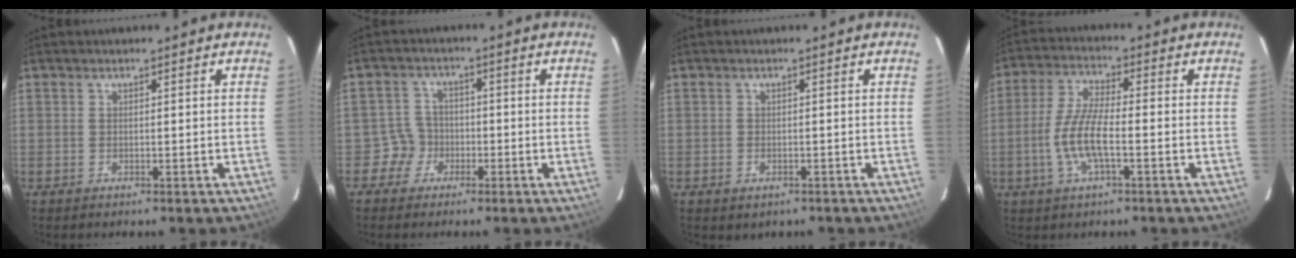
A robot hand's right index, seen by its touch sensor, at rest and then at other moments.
{"total": 4.1, "force": [-1.9, 3.7, -0.3], "torque": [0.010, 0.018, -0.035]}
{"total": 2.0, "force": [-0.9, 1.6, 0.9], "torque": [-0.017, -0.003, -0.007]}
{"total": 9.1, "force": [-2.5, 2.2, 8.4], "torque": [-0.178, 0.001, -0.051]}